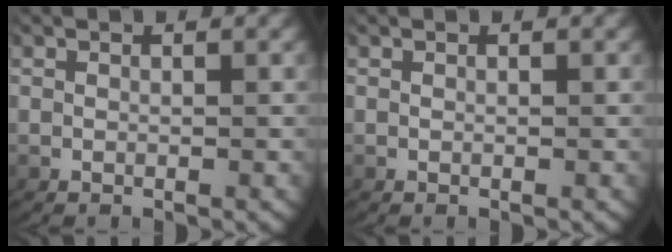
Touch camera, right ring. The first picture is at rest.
{"total": 0.0}